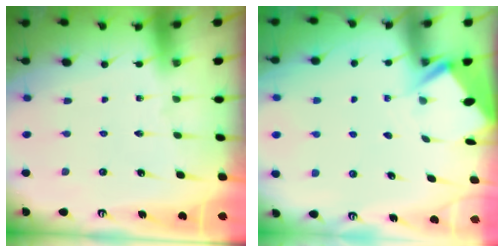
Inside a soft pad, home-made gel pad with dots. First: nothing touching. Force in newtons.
{"total": 2.9, "press": 2.9, "slide": 0.4}